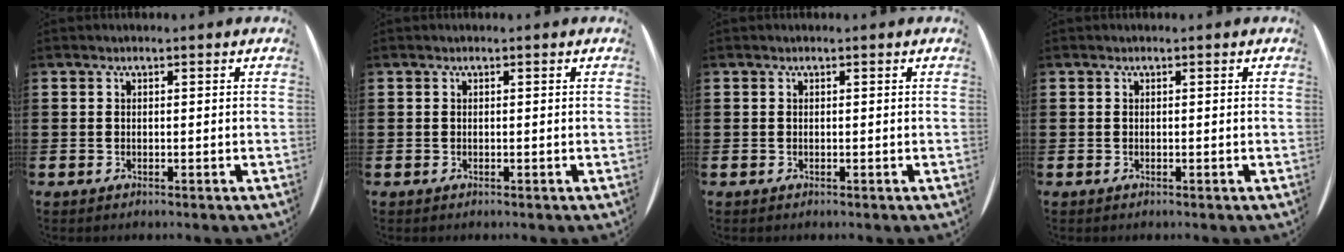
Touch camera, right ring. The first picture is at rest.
{"total": 0.0}
{"total": 0.0}
{"total": 0.0}